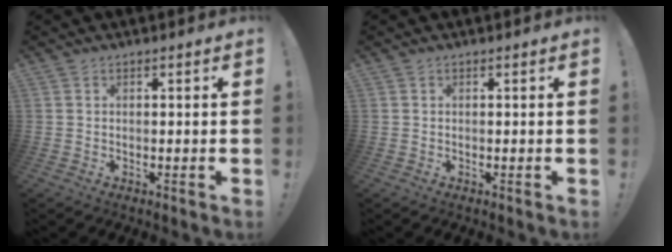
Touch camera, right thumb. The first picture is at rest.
{"total": 0.0}